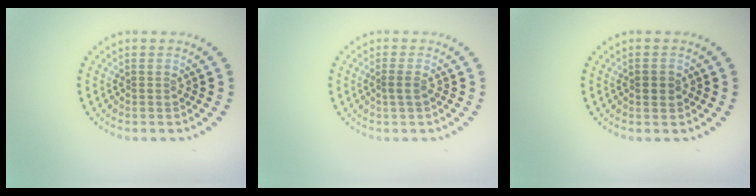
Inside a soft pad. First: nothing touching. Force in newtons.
{"total": 0.7, "press": 0.5, "slide": 0.5}
{"total": 1.2, "press": 1.2, "slide": 0.2}